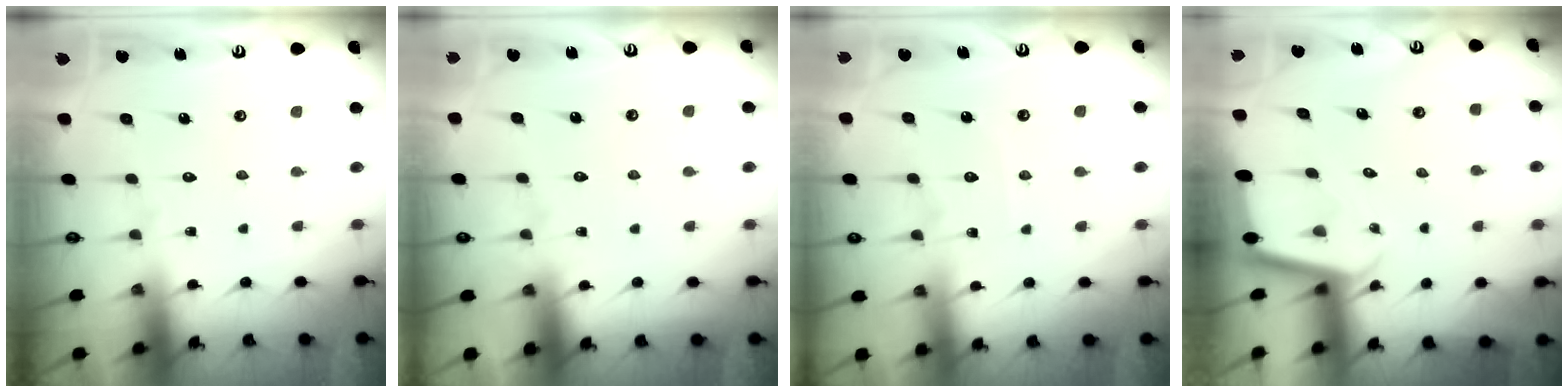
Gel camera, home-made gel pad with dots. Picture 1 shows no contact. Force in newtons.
{"total": 3.8, "press": 3.7, "slide": 0.6}
{"total": 5.1, "press": 5.0, "slide": 0.6}
{"total": 1.9, "press": 1.9, "slide": 0.1}